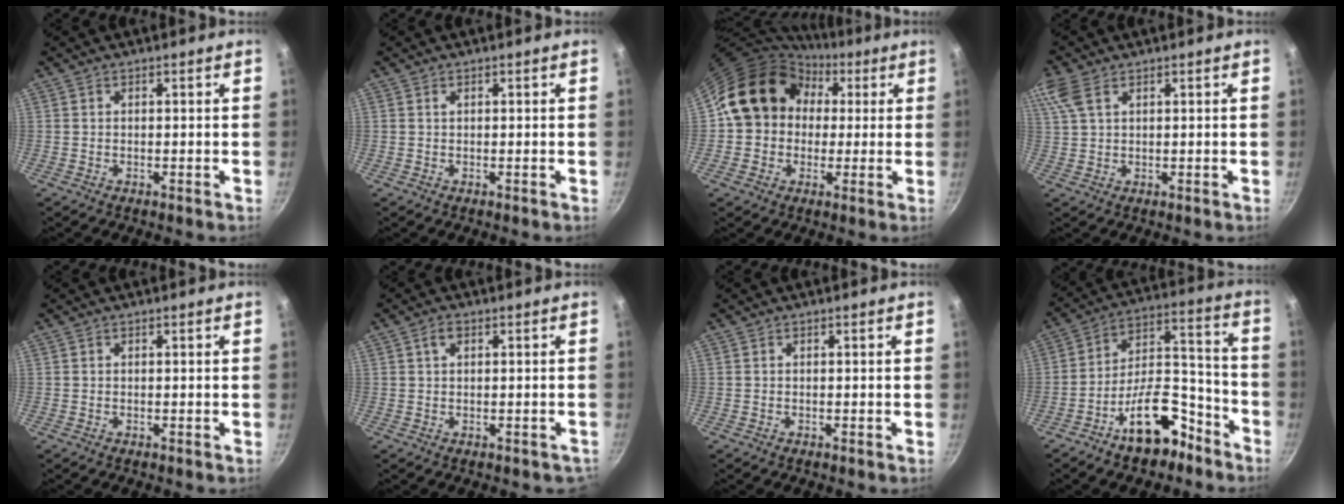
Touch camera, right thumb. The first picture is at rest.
{"total": 0.0}
{"total": 16.1, "force": [2.9, 13.7, 7.9], "torque": [-0.103, 0.037, 0.037]}
{"total": 7.1, "force": [3.7, 4.0, 4.5], "torque": [-0.106, 0.018, 0.075]}
{"total": 0.0}
{"total": 2.6, "force": [0.2, 1.9, 1.8], "torque": [-0.008, 0.012, 0.013]}
{"total": 0.0}
{"total": 15.3, "force": [-9.3, 7.6, 9.4], "torque": [-0.107, 0.105, -0.143]}